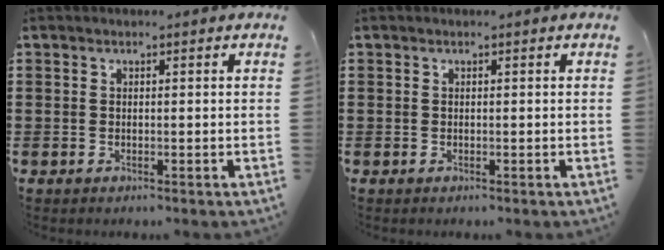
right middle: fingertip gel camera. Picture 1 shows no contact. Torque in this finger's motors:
{"motor_torque": [0.00, 0.00, 0.00, -0.01]}